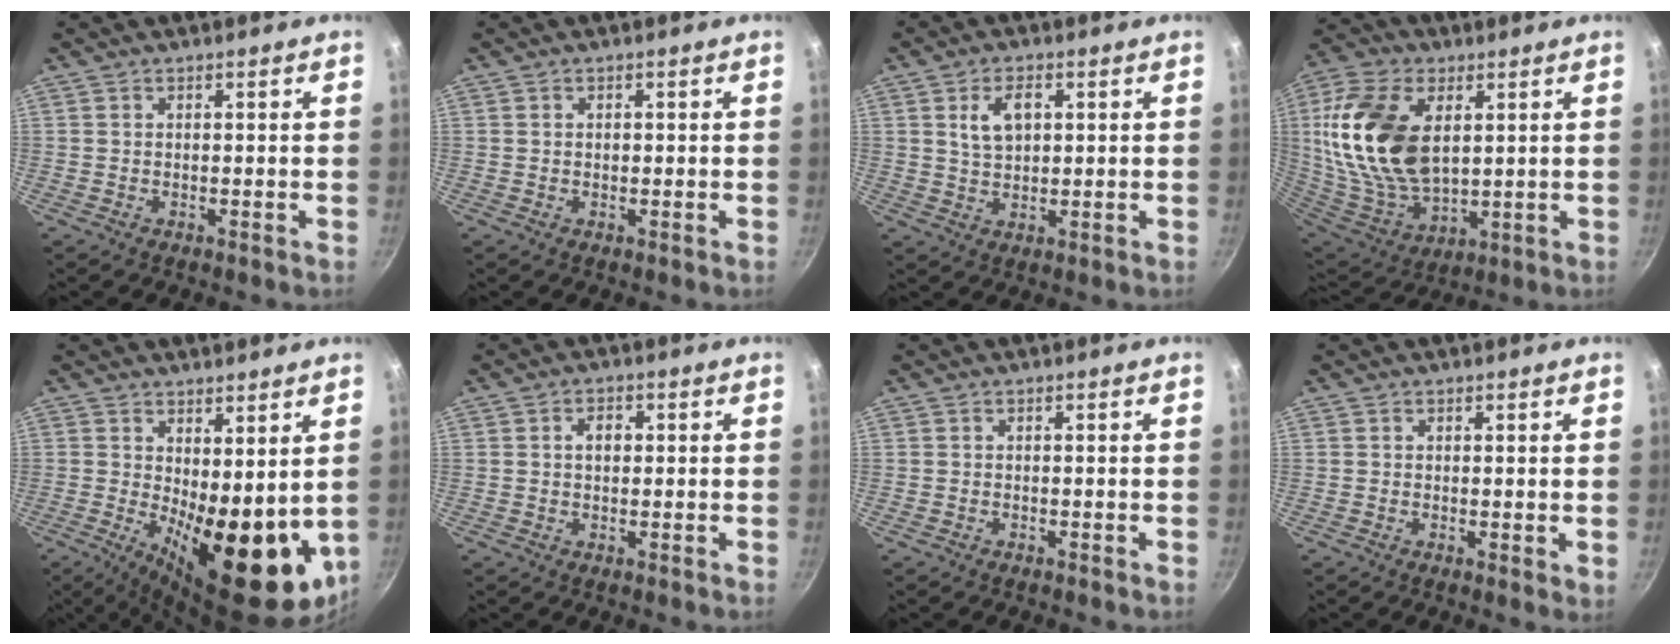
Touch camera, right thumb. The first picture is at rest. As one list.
[{"total": 1.0, "force": [0.1, 0.8, 0.6], "torque": [-0.008, 0.002, 0.001]}, {"total": 5.9, "force": [1.7, 3.6, 4.4], "torque": [-0.064, -0.002, 0.034]}, {"total": 22.5, "force": [4.8, 13.6, 17.2], "torque": [-0.331, -0.022, 0.100]}, {"total": 17.5, "force": [0.1, 7.5, 15.8], "torque": [-0.177, -0.031, 0.020]}, {"total": 3.0, "force": [0.4, 2.1, 2.1], "torque": [-0.024, 0.007, 0.004]}, {"total": 0.0}, {"total": 1.1, "force": [0.4, 0.5, 0.9], "torque": [-0.012, -0.006, 0.003]}]